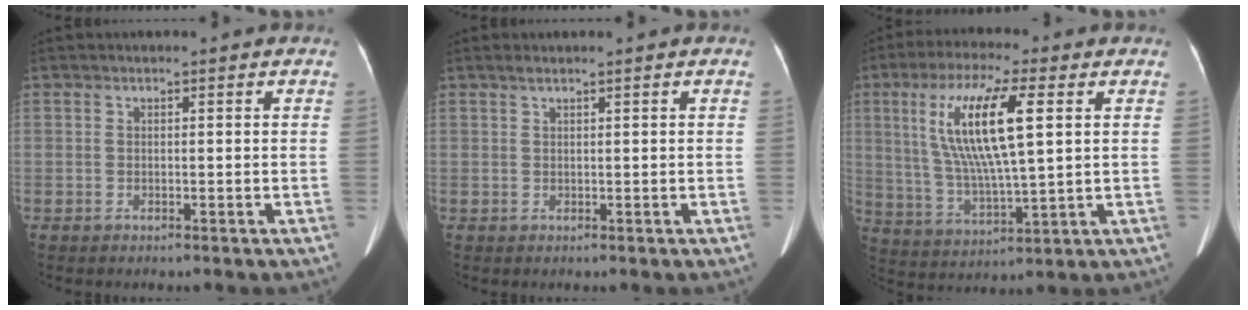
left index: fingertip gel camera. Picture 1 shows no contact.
{"total": 0.6, "force": [0.5, 0.0, 0.3], "torque": [-0.011, 0.012, 0.017]}
{"total": 14.1, "force": [3.9, 1.9, 13.4], "torque": [-0.274, 0.008, 0.071]}